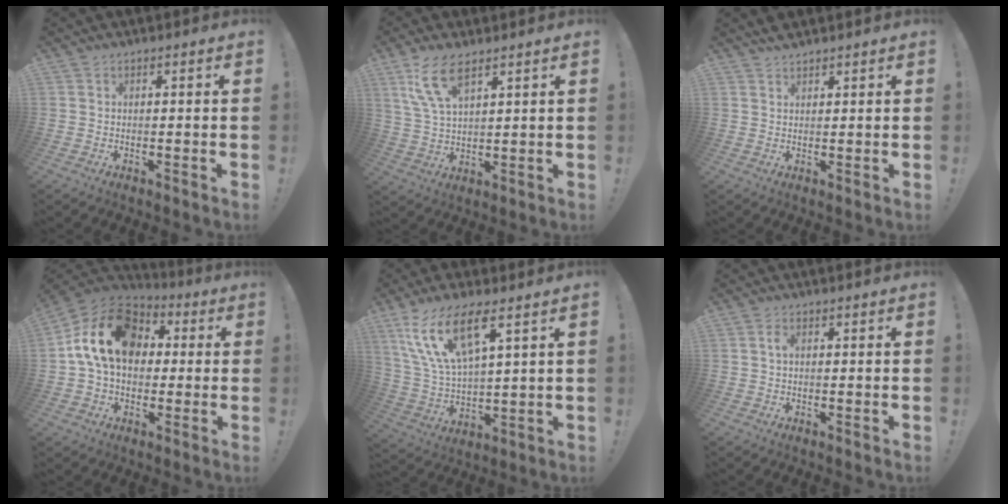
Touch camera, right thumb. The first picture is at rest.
{"total": 10.6, "force": [6.3, 3.8, 7.6], "torque": [-0.153, -0.019, 0.119]}
{"total": 2.3, "force": [2.2, 0.4, 0.3], "torque": [-0.007, -0.012, 0.042]}
{"total": 19.3, "force": [4.0, 13.6, 13.1], "torque": [-0.206, 0.013, 0.077]}
{"total": 16.0, "force": [9.2, 5.3, 12.0], "torque": [-0.236, -0.034, 0.159]}
{"total": 1.5, "force": [0.1, 0.3, 1.4], "torque": [-0.029, 0.003, 0.000]}